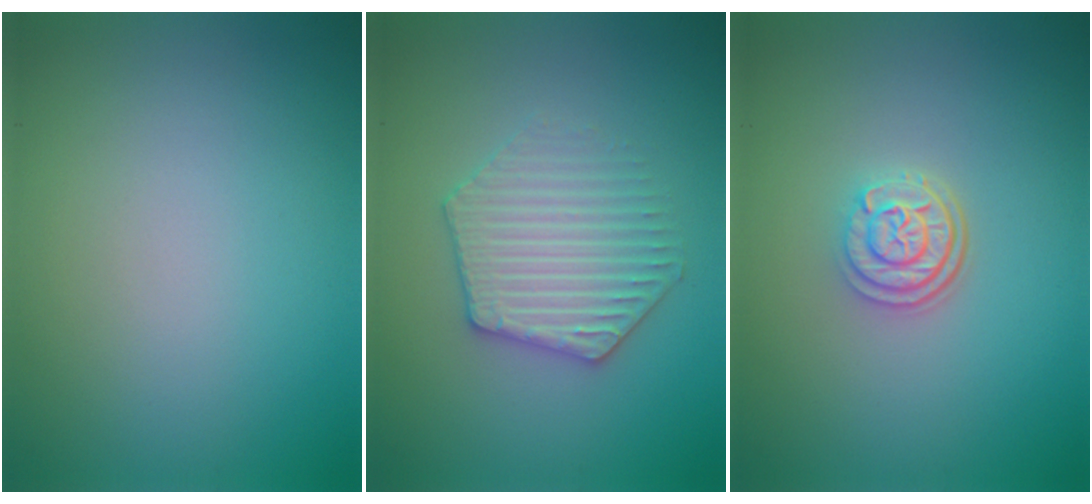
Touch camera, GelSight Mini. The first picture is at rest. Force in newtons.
{"total": 3.6, "press": 3.5, "slide": 0.5}
{"total": 3.0, "press": 2.4, "slide": 1.7}